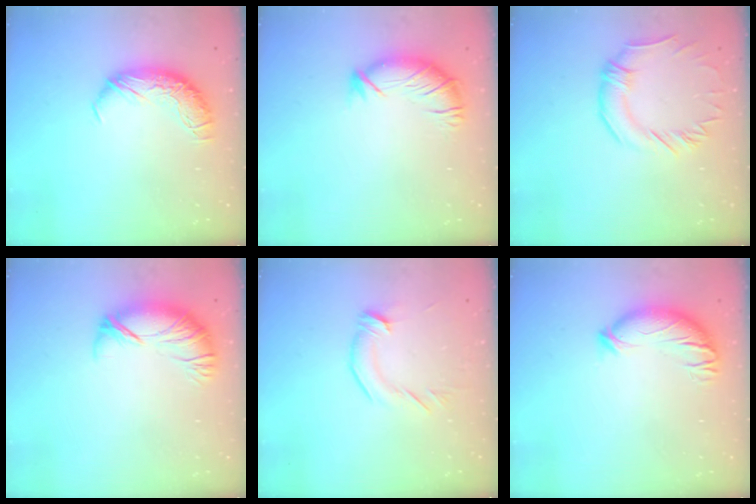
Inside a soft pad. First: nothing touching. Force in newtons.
{"total": 2.8, "press": 2.0, "slide": 2.1}
{"total": 0.9, "press": 0.2, "slide": 0.9}
{"total": 3.2, "press": 2.5, "slide": 2.0}
{"total": 2.6, "press": 2.6, "slide": 0.4}
{"total": 3.5, "press": 3.3, "slide": 1.3}